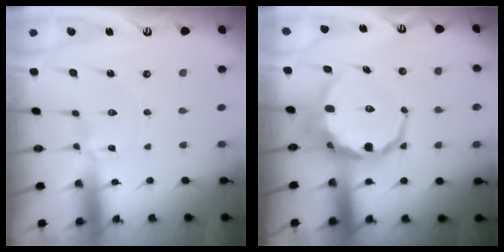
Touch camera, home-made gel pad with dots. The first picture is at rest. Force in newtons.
{"total": 13.6, "press": 13.4, "slide": 2.6}